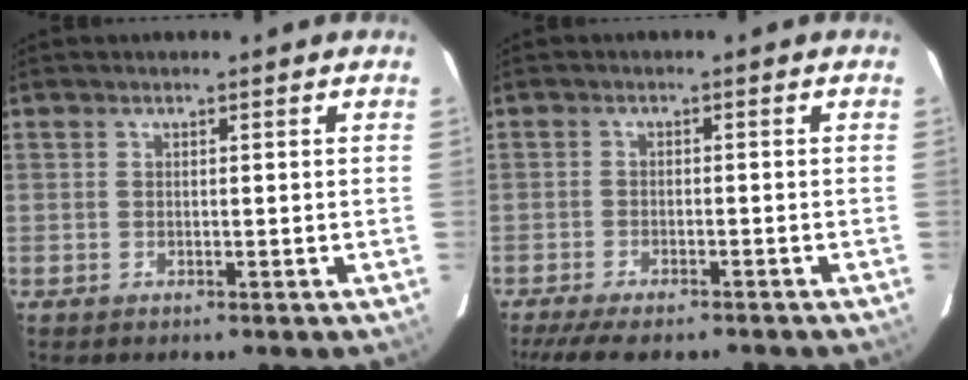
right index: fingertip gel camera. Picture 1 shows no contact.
{"total": 9.6, "force": [-8.0, 2.5, 4.8], "torque": [-0.111, -0.026, -0.131]}